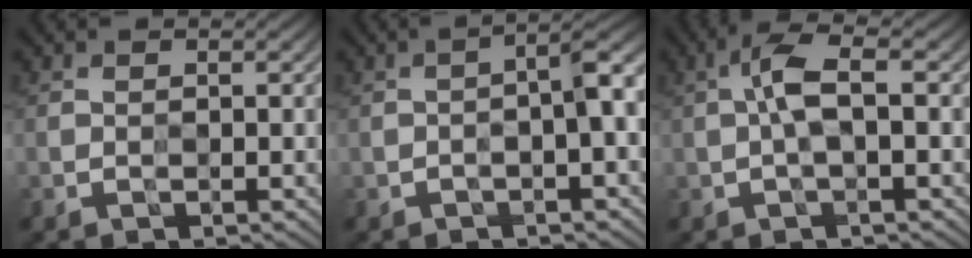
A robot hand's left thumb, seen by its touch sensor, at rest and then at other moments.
{"total": 4.3, "force": [-0.5, 0.8, 4.2], "torque": [-0.063, 0.015, -0.015]}
{"total": 3.9, "force": [0.2, 1.0, 3.7], "torque": [-0.083, 0.014, -0.005]}